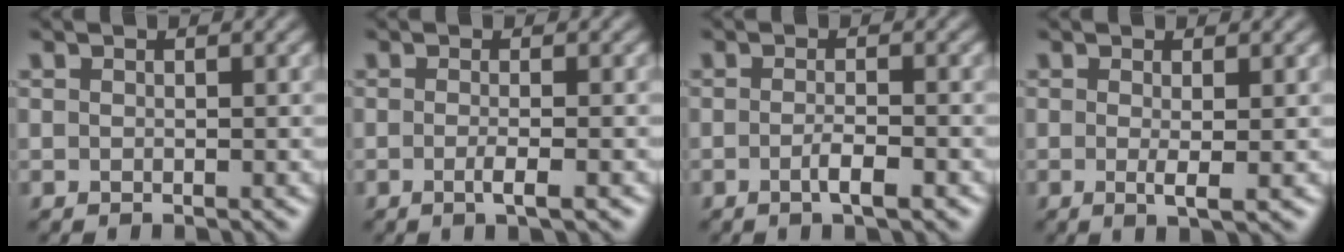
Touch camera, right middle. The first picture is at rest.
{"total": 1.8, "force": [-0.6, 0.5, 1.6], "torque": [-0.024, -0.004, -0.014]}
{"total": 2.1, "force": [-1.0, 0.5, 1.8], "torque": [-0.028, 0.001, -0.017]}
{"total": 1.5, "force": [-0.1, 0.1, 1.5], "torque": [-0.029, -0.008, -0.001]}